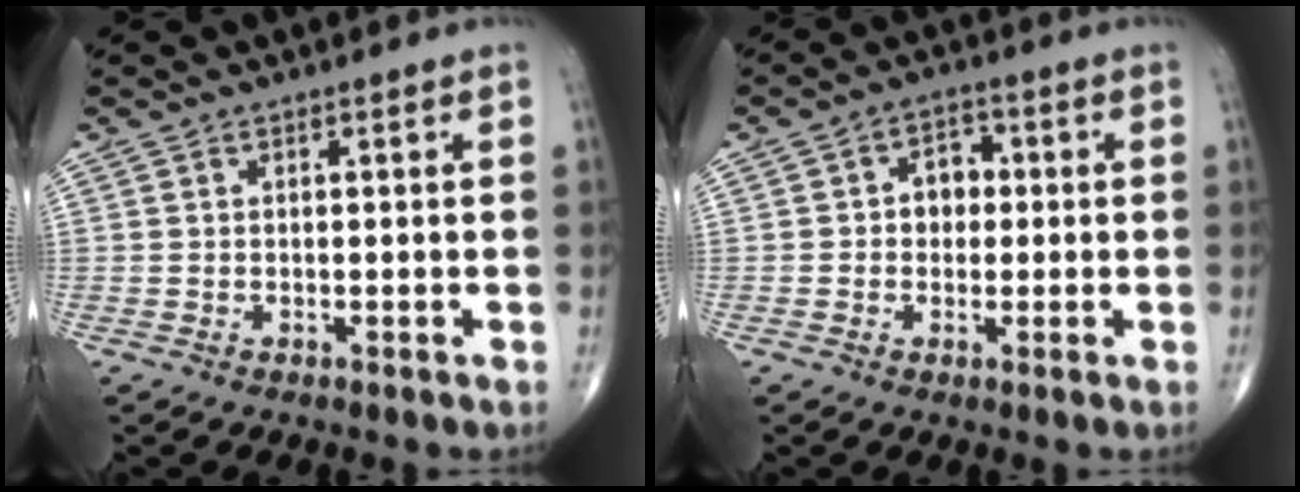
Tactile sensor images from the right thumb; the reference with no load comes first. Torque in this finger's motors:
{"motor_torque": [-0.02, 0.03, 0.14, -0.11, 0.07]}